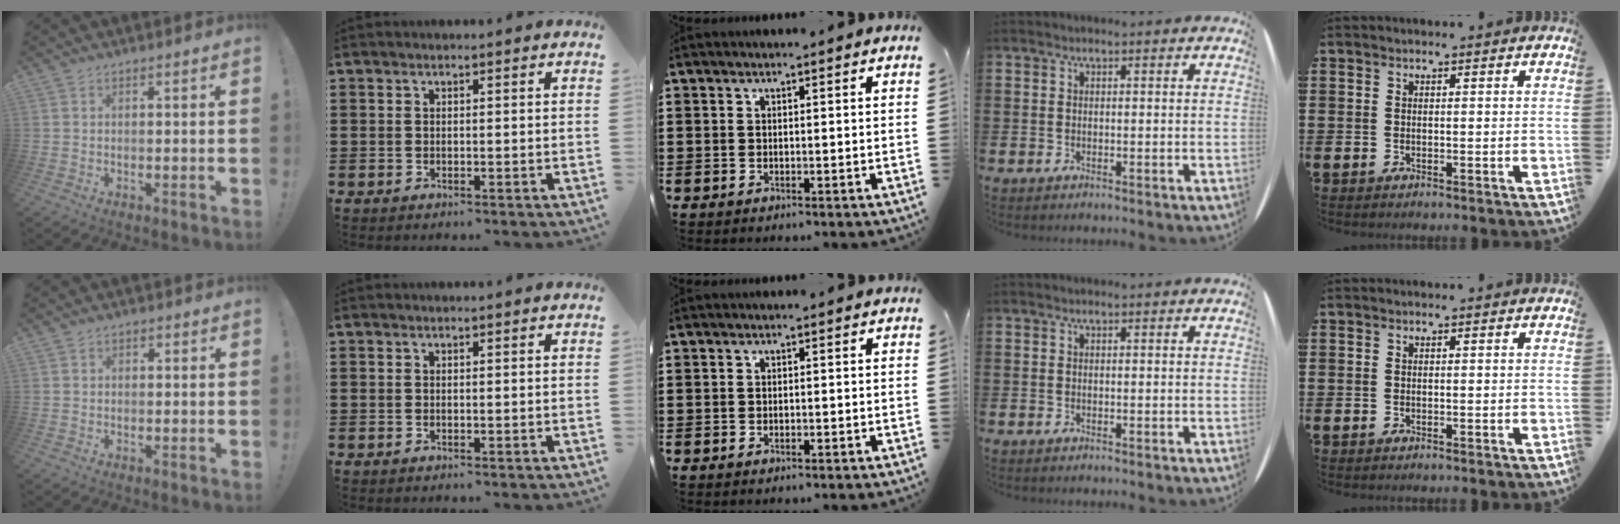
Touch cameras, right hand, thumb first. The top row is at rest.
{"thumb": {"total": 1.0, "force": [-0.3, 0.9, 0.4], "torque": [-0.006, 0.004, -0.007]}, "middle": {"total": 0.6, "force": [-0.3, 0.2, 0.5], "torque": [-0.010, -0.004, -0.005]}}